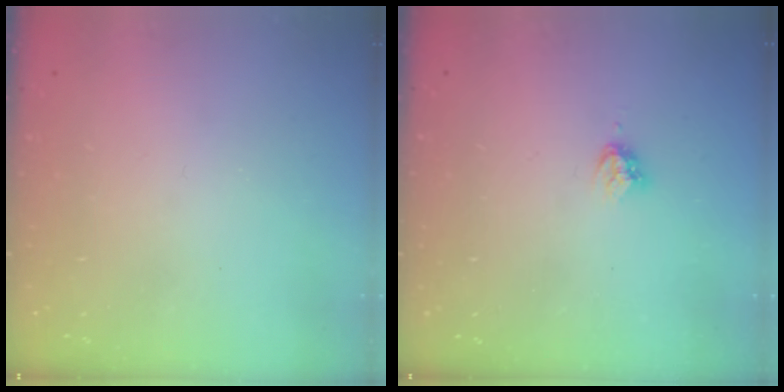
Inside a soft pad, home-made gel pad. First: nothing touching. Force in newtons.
{"total": 3.3, "press": 3.3, "slide": 0.4}